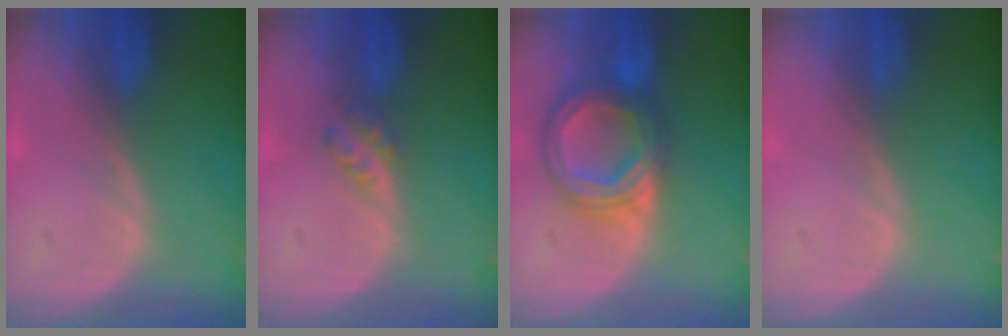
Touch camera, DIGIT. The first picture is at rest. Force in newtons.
{"total": 2.9, "press": 2.5, "slide": 1.5}
{"total": 8.7, "press": 8.6, "slide": 0.8}
{"total": 0.0}